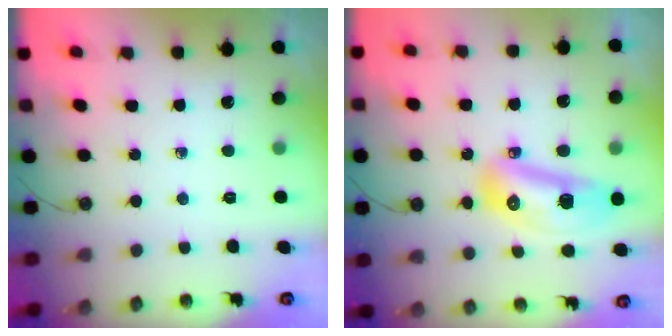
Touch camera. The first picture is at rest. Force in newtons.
{"total": 14.6, "press": 14.5, "slide": 1.7}